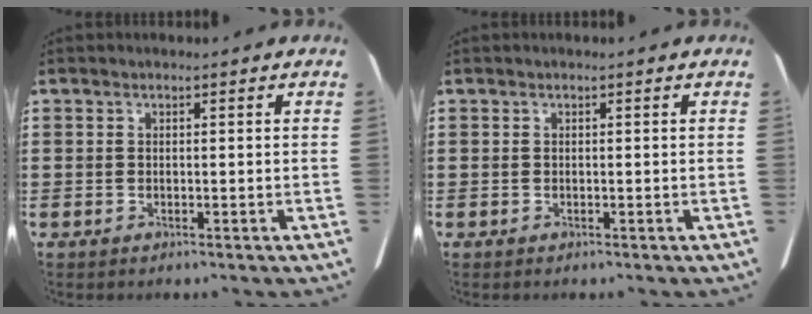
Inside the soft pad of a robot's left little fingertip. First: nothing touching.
{"total": 0.0}